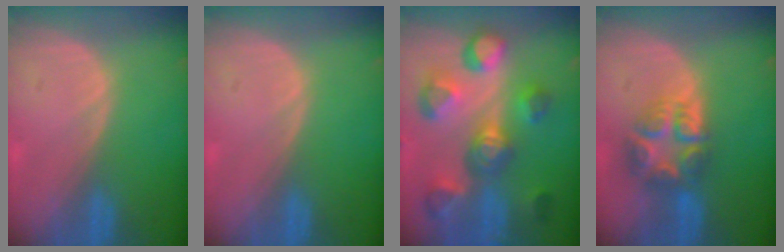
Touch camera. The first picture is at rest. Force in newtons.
{"total": 0.0}
{"total": 11.1, "press": 10.1, "slide": 4.7}
{"total": 7.8, "press": 6.8, "slide": 3.9}